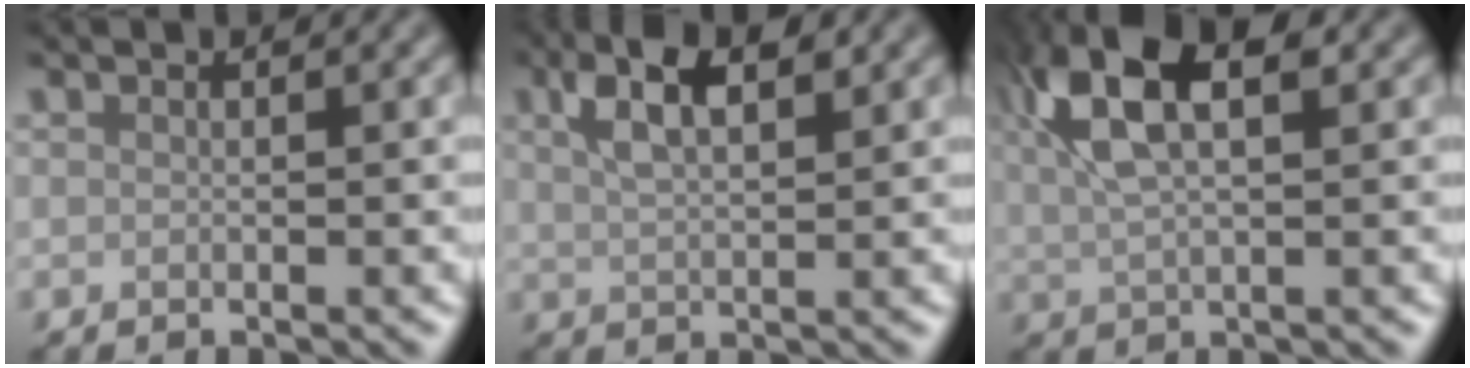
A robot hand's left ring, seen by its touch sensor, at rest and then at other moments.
{"total": 5.1, "force": [2.5, 2.2, 3.9], "torque": [-0.078, 0.010, 0.043]}
{"total": 8.9, "force": [3.6, 3.8, 7.2], "torque": [-0.153, 0.020, 0.062]}